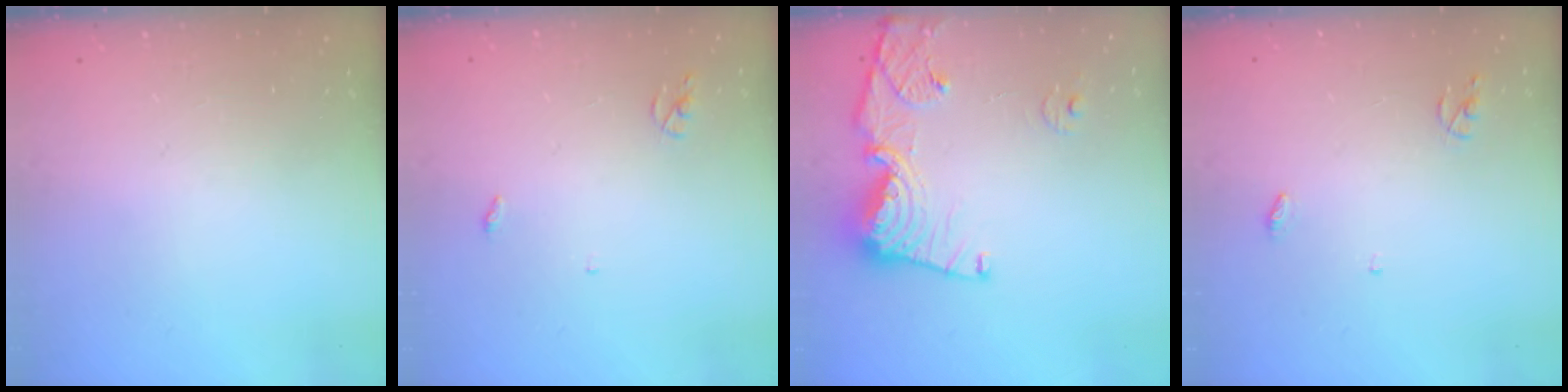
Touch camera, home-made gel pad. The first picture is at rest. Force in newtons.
{"total": 2.6, "press": 2.6, "slide": 0.2}
{"total": 14.7, "press": 14.6, "slide": 1.8}
{"total": 3.7, "press": 3.7, "slide": 0.2}